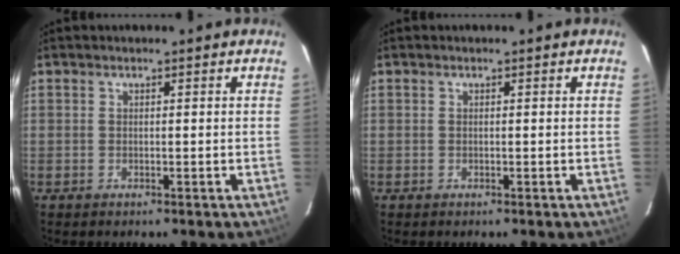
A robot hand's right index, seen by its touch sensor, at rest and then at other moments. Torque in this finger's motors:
{"motor_torque": [0.12, -0.10, 0.00, 0.01]}